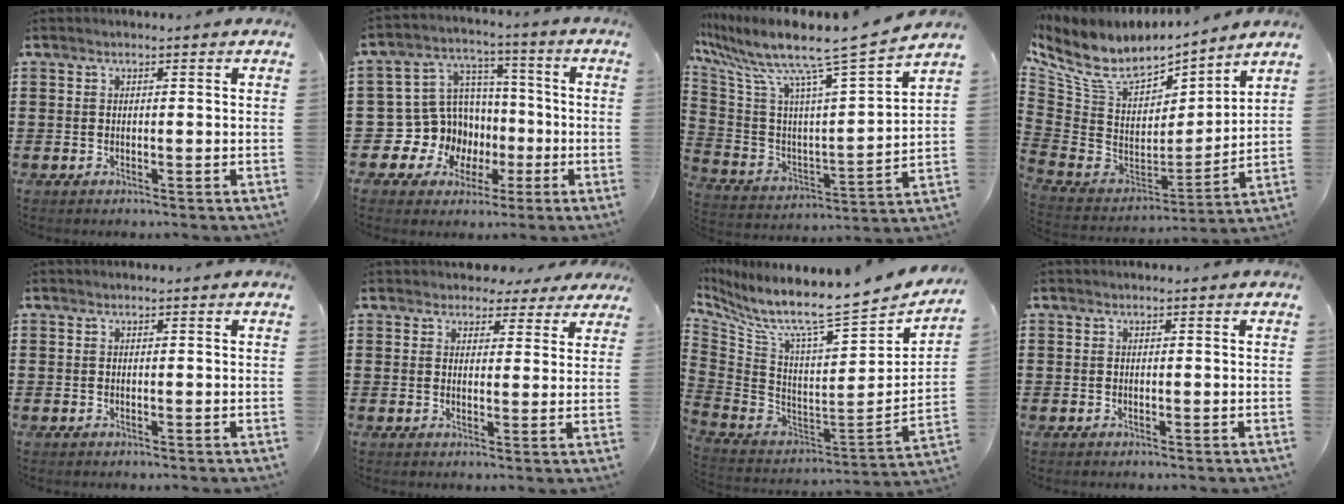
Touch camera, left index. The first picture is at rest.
{"total": 10.9, "force": [-2.4, 10.3, 2.4], "torque": [-0.107, 0.003, -0.032]}
{"total": 11.2, "force": [9.0, 0.5, 6.6], "torque": [-0.155, -0.068, 0.139]}
{"total": 8.5, "force": [5.7, 4.1, 4.7], "torque": [-0.120, -0.038, 0.102]}
{"total": 0.0}
{"total": 3.5, "force": [3.1, 1.4, 0.5], "torque": [-0.015, -0.002, 0.057]}
{"total": 8.9, "force": [6.8, 0.8, 5.6], "torque": [-0.125, -0.072, 0.110]}
{"total": 0.0}